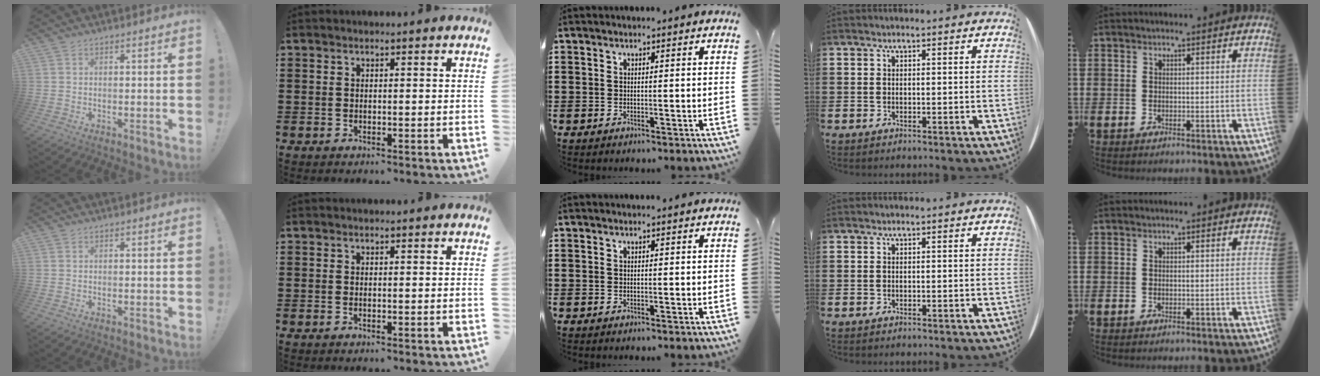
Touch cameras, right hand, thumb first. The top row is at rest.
{}